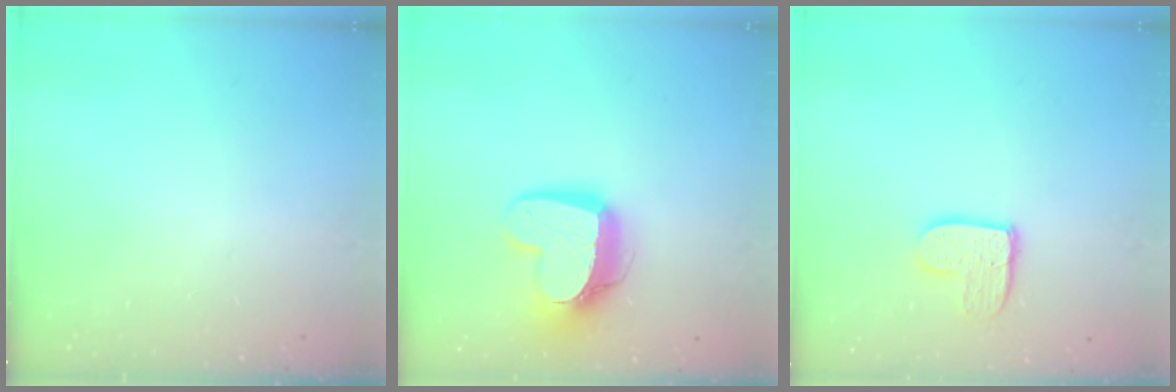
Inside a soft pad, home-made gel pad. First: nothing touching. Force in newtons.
{"total": 14.4, "press": 14.3, "slide": 1.3}
{"total": 10.0, "press": 10.0, "slide": 0.5}